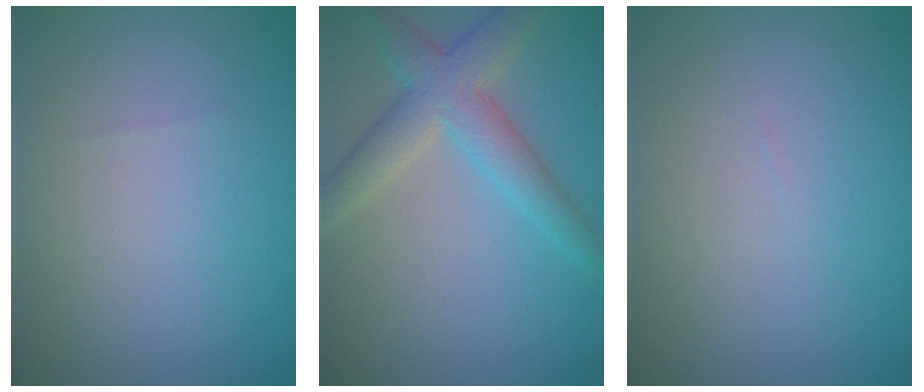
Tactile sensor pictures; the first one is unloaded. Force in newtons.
{"total": 4.6, "press": 4.6, "slide": 0.3}
{"total": 0.0}